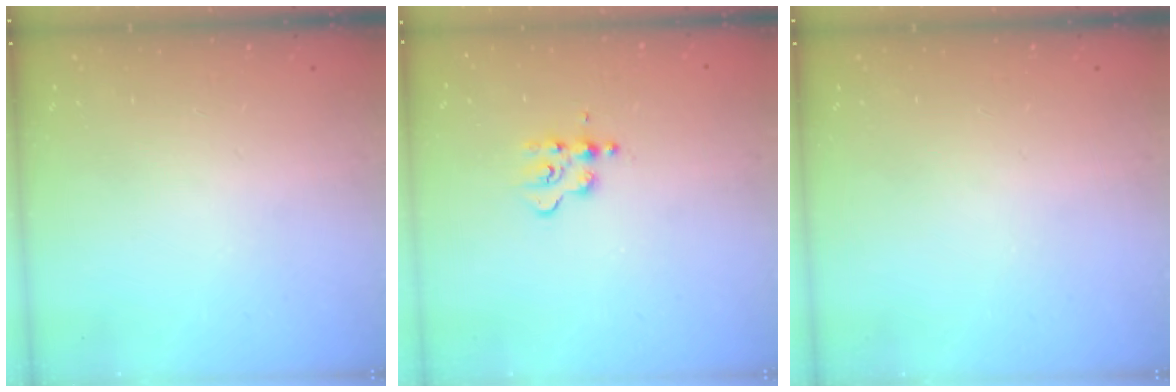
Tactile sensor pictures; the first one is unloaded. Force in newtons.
{"total": 2.8, "press": 2.8, "slide": 0.3}
{"total": 0.0}